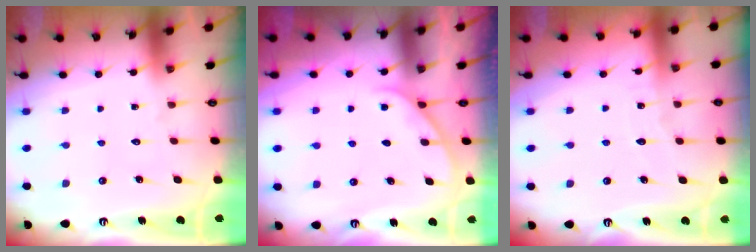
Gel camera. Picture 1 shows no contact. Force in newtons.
{"total": 2.1, "press": 2.1, "slide": 0.2}
{"total": 3.0, "press": 3.0, "slide": 0.4}